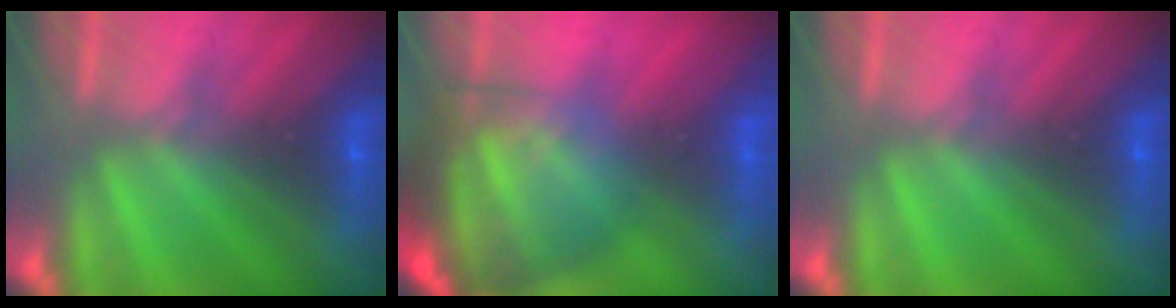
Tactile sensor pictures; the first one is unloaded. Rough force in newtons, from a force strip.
{"total": 7.4}
{"total": 0.0}